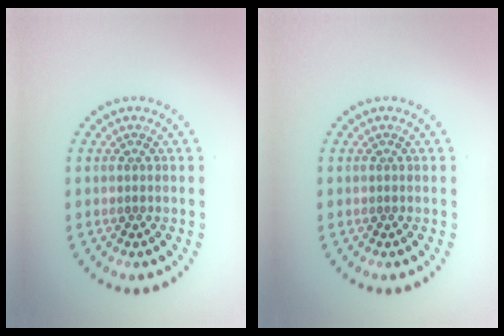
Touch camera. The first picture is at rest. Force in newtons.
{"total": 0.0}